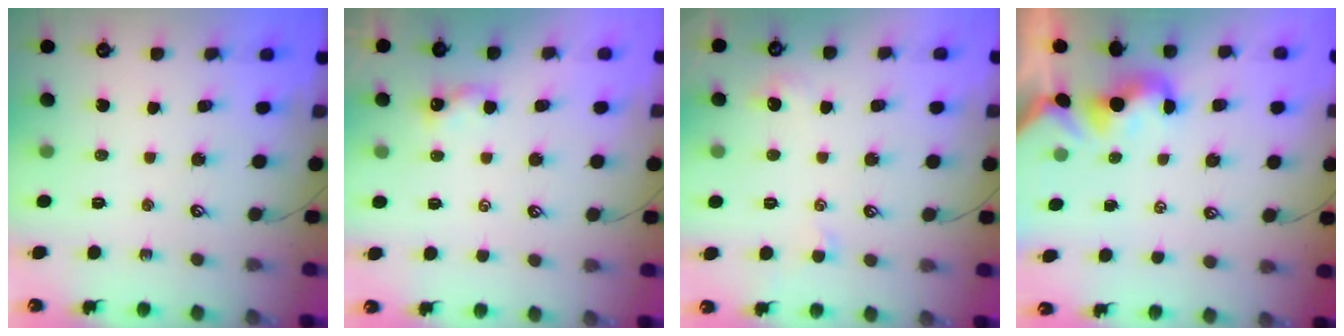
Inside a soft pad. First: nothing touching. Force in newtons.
{"total": 0.9, "press": 0.9, "slide": 0.3}
{"total": 0.5, "press": 0.2, "slide": 0.5}
{"total": 1.2, "press": 1.1, "slide": 0.3}